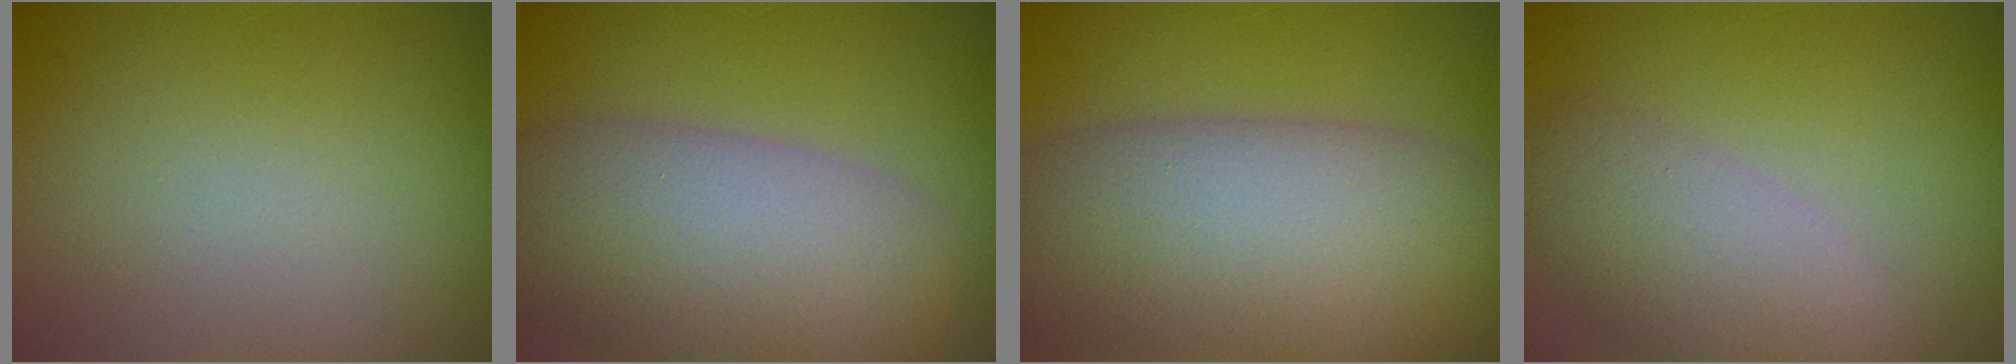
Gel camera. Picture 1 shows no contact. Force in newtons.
{"total": 9.6, "press": 9.6, "slide": 0.7}
{"total": 11.9, "press": 11.9, "slide": 0.8}
{"total": 4.9, "press": 4.9, "slide": 0.3}